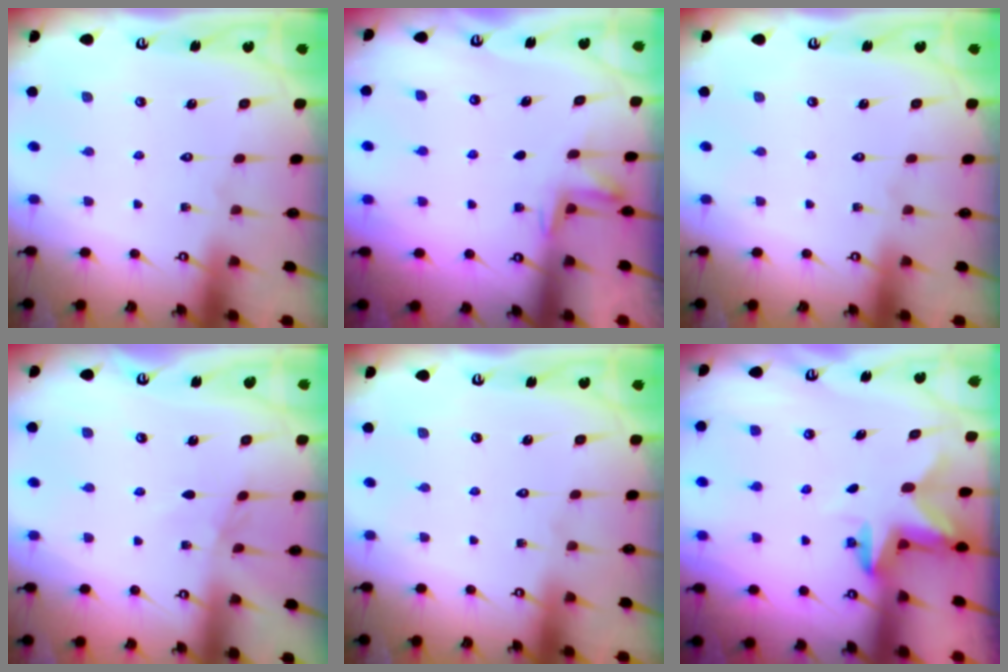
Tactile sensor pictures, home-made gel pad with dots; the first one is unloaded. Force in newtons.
{"total": 2.6, "press": 2.5, "slide": 0.7}
{"total": 0.0}
{"total": 2.6, "press": 2.5, "slide": 0.4}
{"total": 0.0}
{"total": 2.7, "press": 2.7, "slide": 0.5}